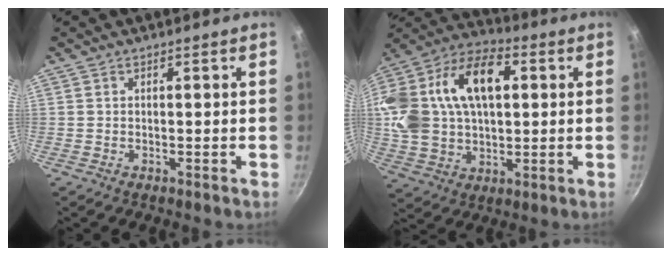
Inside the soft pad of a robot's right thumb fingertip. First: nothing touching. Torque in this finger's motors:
{"motor_torque": [2.46, 2.55, 2.07, 0.70, 0.19]}